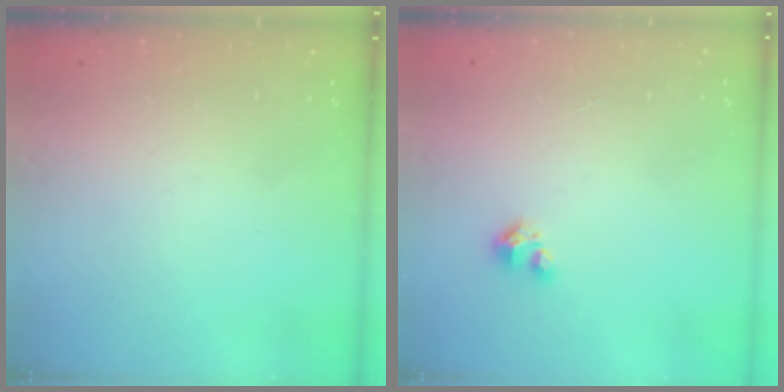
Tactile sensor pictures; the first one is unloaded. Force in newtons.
{"total": 1.6, "press": 1.6, "slide": 0.1}